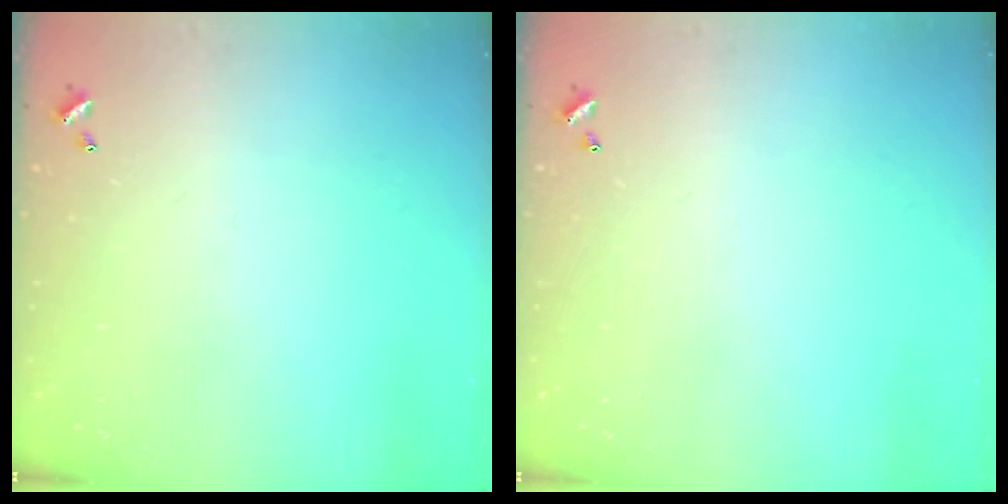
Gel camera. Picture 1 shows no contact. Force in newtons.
{"total": 0.0}